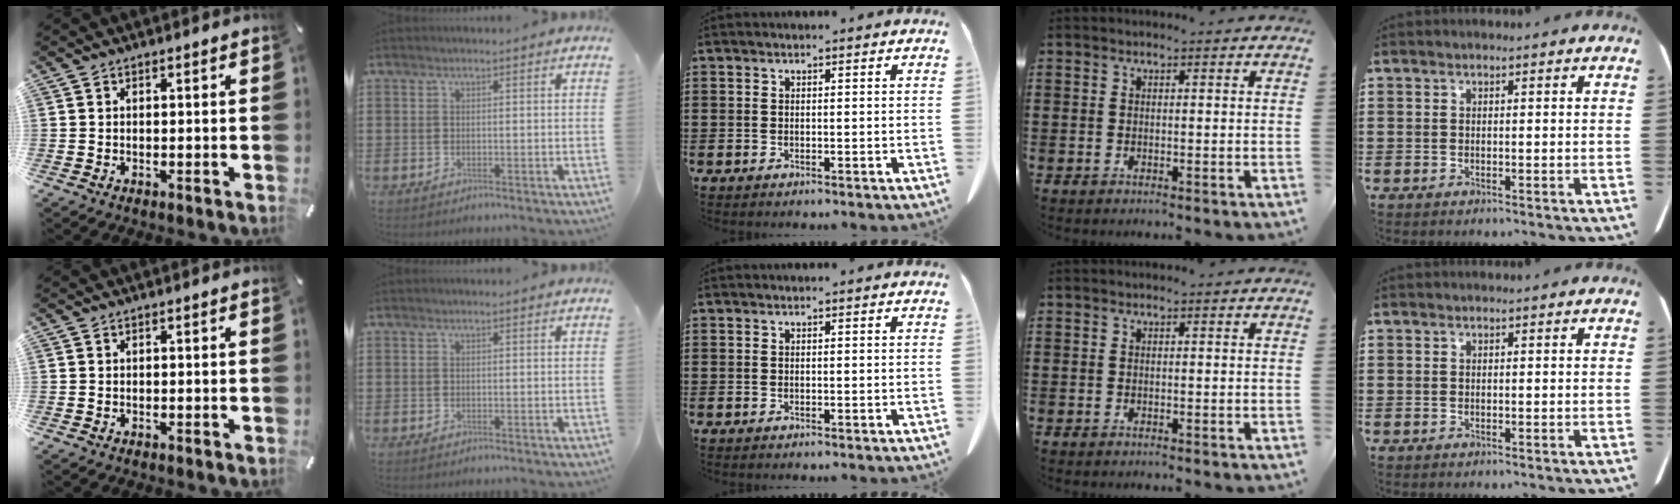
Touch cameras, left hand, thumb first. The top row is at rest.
{}